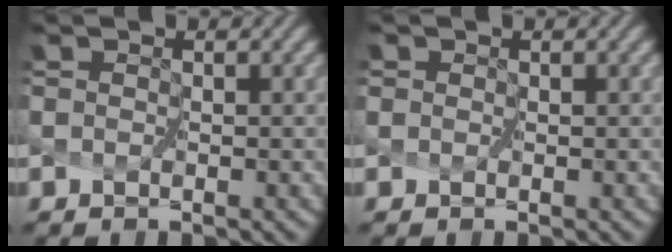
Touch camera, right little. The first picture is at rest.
{"total": 0.0}